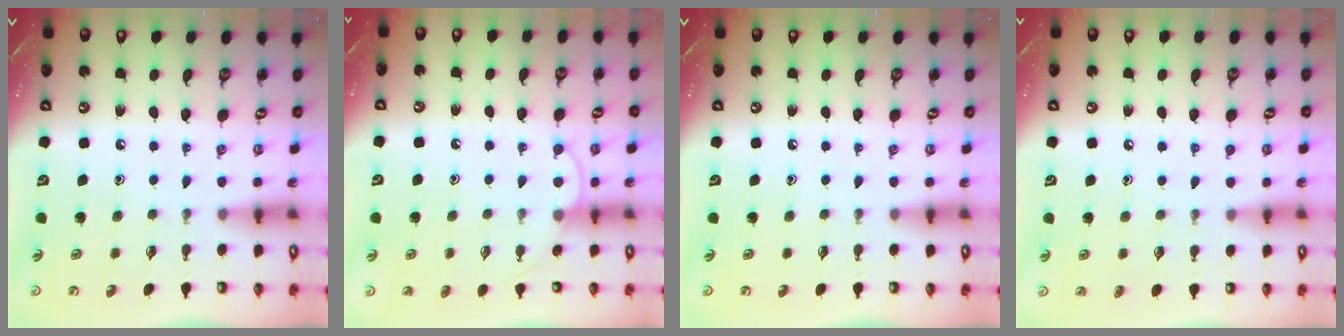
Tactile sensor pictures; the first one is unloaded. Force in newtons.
{"total": 8.2, "press": 8.2, "slide": 0.5}
{"total": 0.0}
{"total": 4.1, "press": 4.1, "slide": 0.4}